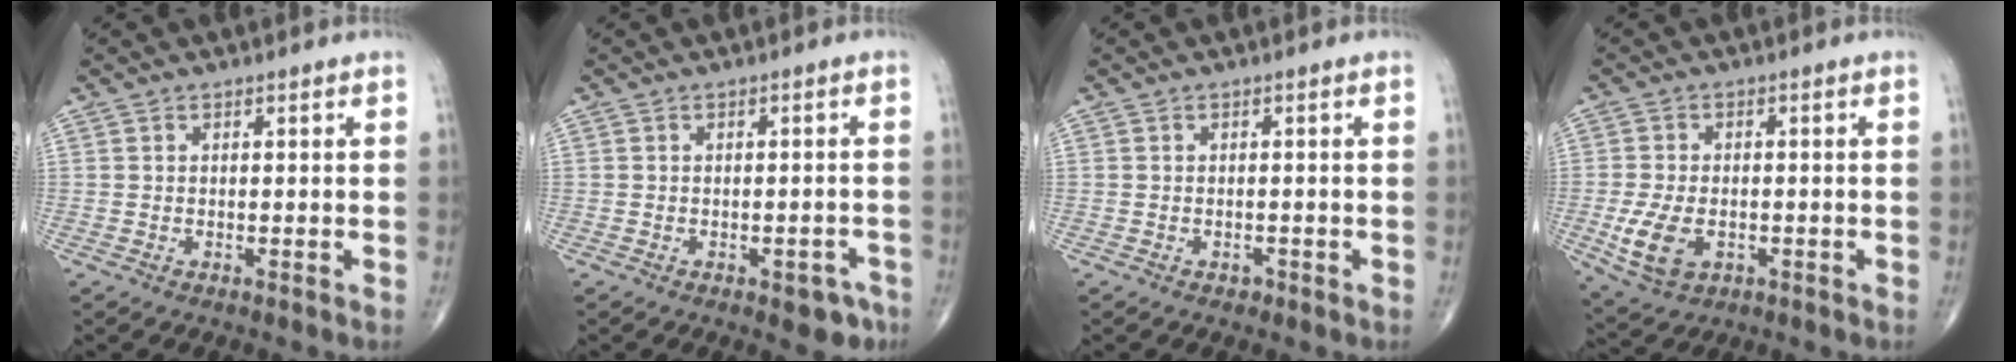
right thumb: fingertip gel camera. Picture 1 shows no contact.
{"total": 4.2, "force": [-2.4, 2.1, 2.7], "torque": [-0.011, 0.016, -0.025]}
{"total": 0.7, "force": [-0.6, 0.4, 0.2], "torque": [0.001, 0.002, -0.011]}
{"total": 8.2, "force": [-2.2, 5.1, 6.0], "torque": [-0.120, -0.001, -0.031]}